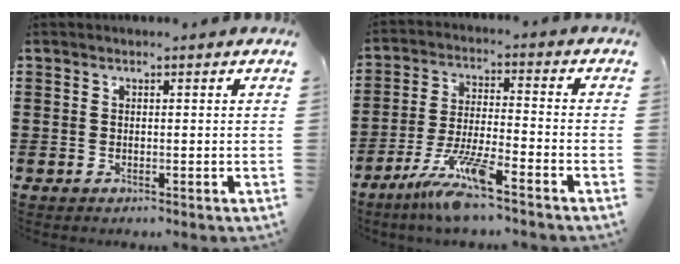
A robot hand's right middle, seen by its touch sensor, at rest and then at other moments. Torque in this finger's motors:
{"motor_torque": [1.76, -0.38, 0.85, 0.19]}